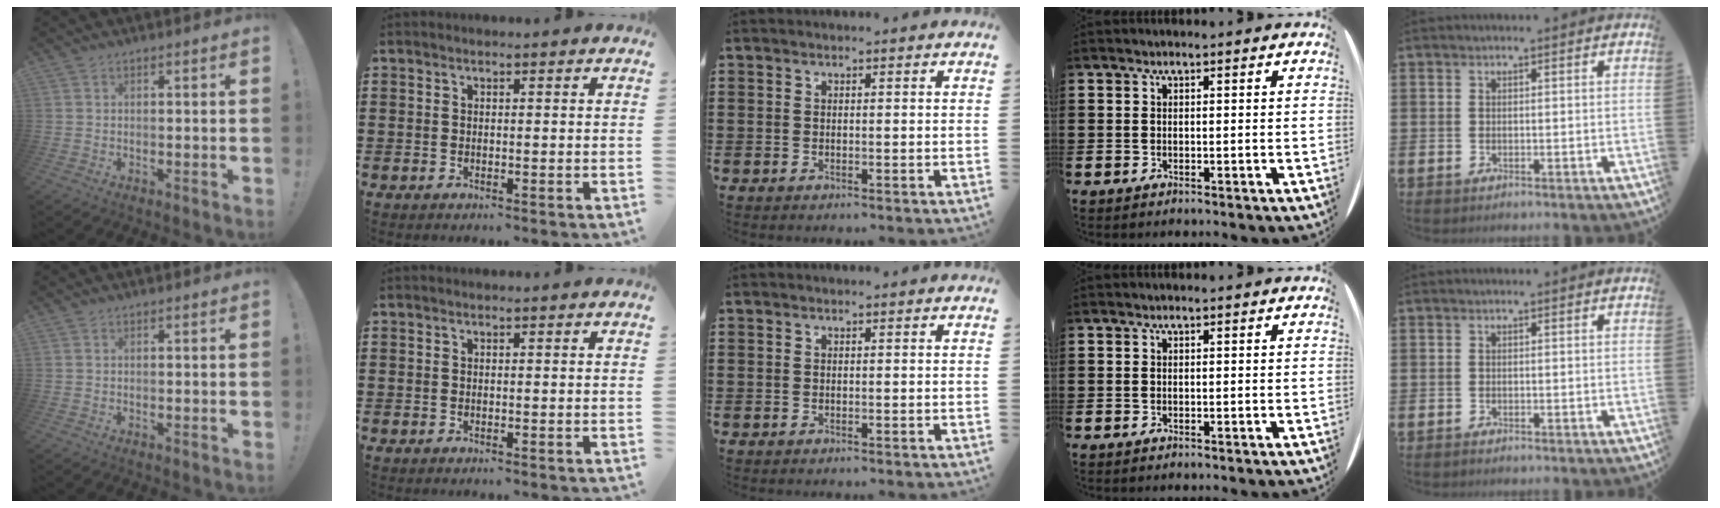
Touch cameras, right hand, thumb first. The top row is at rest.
{}